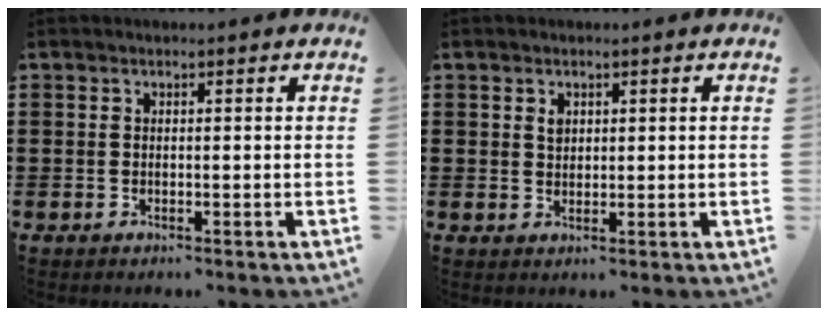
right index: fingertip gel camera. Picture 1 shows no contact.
{"total": 1.4, "force": [0.7, 1.0, 0.8], "torque": [-0.017, 0.003, 0.014]}